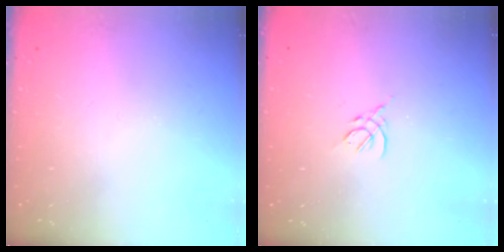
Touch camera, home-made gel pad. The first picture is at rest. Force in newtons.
{"total": 2.6, "press": 2.5, "slide": 0.7}